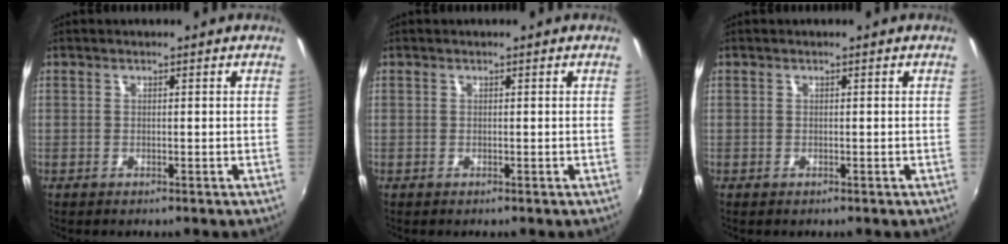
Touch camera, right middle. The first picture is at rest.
{"total": 0.0}
{"total": 0.0}